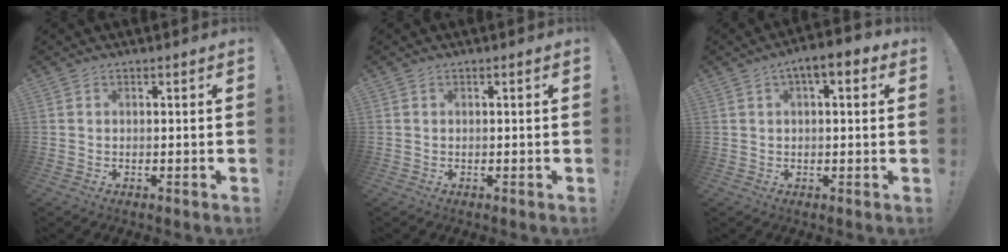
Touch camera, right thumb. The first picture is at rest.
{"total": 0.0}
{"total": 5.8, "force": [2.1, 2.3, 4.9], "torque": [-0.060, -0.006, 0.031]}